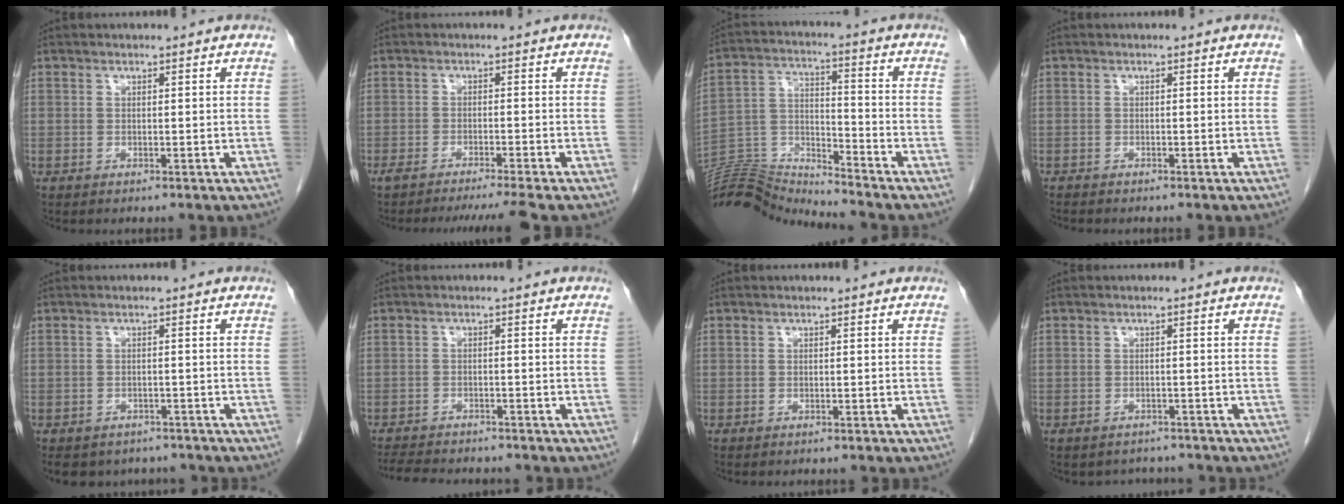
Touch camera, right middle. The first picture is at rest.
{"total": 7.2, "force": [-6.2, -1.5, 3.2], "torque": [-0.029, -0.011, -0.094]}
{"total": 13.0, "force": [-12.9, -1.3, 0.1], "torque": [-0.008, 0.040, -0.244]}
{"total": 1.0, "force": [-0.9, 0.2, 0.3], "torque": [-0.011, -0.002, -0.017]}
{"total": 8.0, "force": [-6.8, 4.1, 1.0], "torque": [-0.016, 0.005, -0.080]}
{"total": 9.5, "force": [-8.6, 2.2, 3.3], "torque": [-0.066, -0.008, -0.121]}
{"total": 0.9, "force": [-0.9, 0.0, 0.1], "torque": [-0.008, -0.003, -0.011]}
{"total": 2.8, "force": [-2.4, 1.1, -0.7], "torque": [0.007, 0.007, -0.035]}